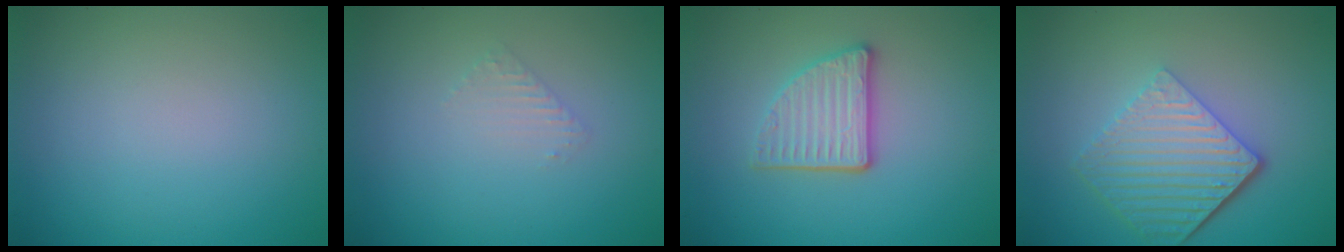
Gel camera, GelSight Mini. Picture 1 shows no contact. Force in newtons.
{"total": 0.9, "press": 0.9, "slide": 0.2}
{"total": 3.6, "press": 3.0, "slide": 1.9}
{"total": 5.8, "press": 4.2, "slide": 4.0}